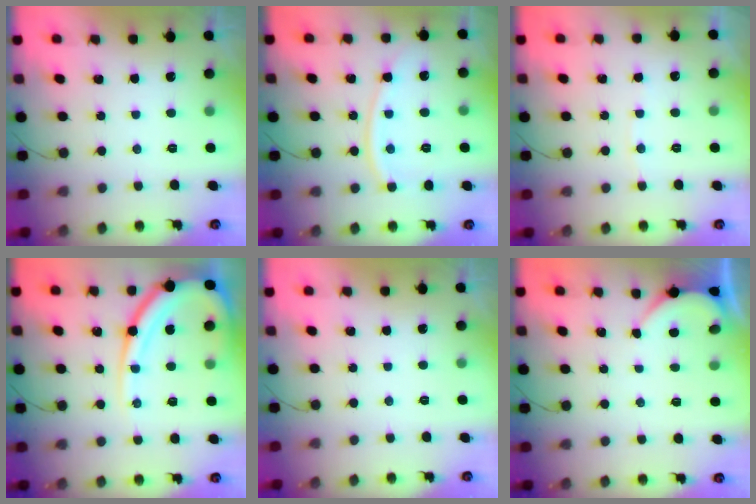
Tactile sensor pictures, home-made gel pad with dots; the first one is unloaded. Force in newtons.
{"total": 10.3, "press": 10.2, "slide": 1.3}
{"total": 2.6, "press": 2.6, "slide": 0.4}
{"total": 14.4, "press": 14.3, "slide": 1.8}
{"total": 0.0}
{"total": 1.7, "press": 1.7, "slide": 0.2}